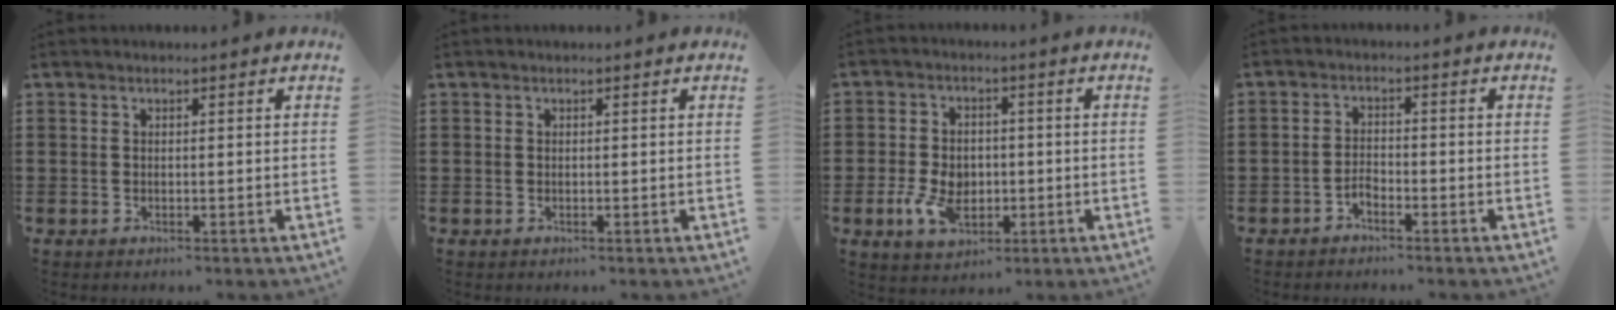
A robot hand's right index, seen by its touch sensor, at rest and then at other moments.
{"total": 0.0}
{"total": 6.7, "force": [-1.5, 4.5, 4.7], "torque": [-0.115, -0.001, -0.030]}
{"total": 2.0, "force": [-1.7, 0.8, 0.6], "torque": [-0.018, 0.003, -0.035]}